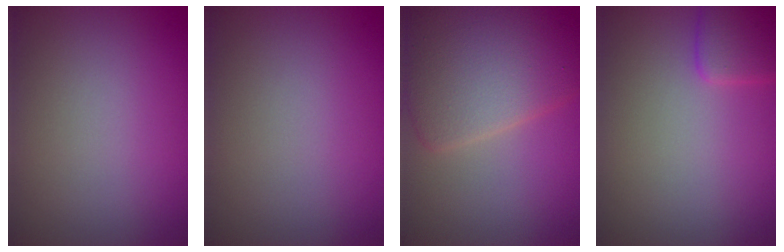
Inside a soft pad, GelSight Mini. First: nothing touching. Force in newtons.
{"total": 0.0}
{"total": 7.6, "press": 7.6, "slide": 0.3}
{"total": 2.5, "press": 2.5, "slide": 0.1}